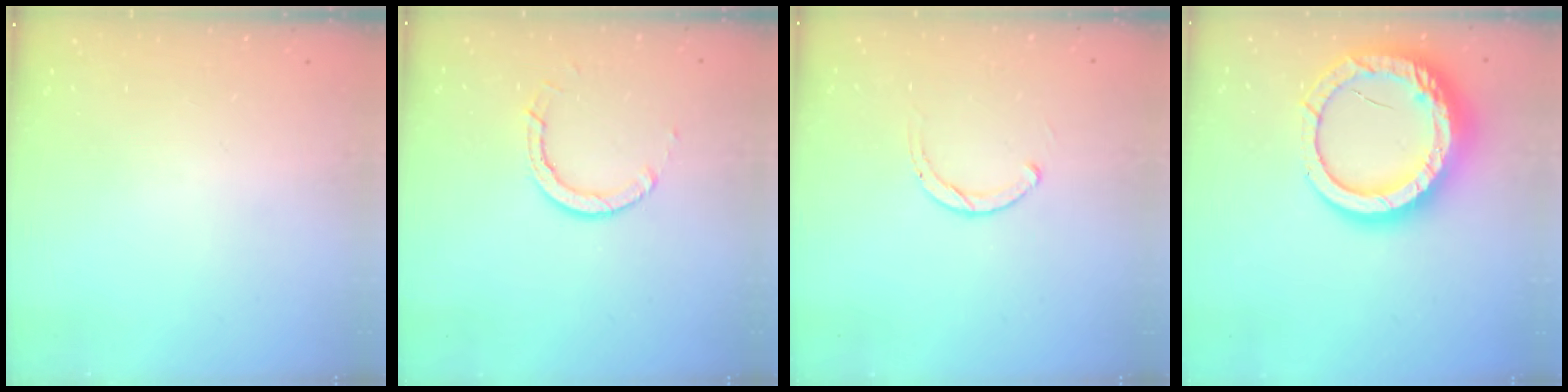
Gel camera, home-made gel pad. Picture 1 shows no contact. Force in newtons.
{"total": 5.4, "press": 5.4, "slide": 0.5}
{"total": 1.9, "press": 1.9, "slide": 0.2}
{"total": 21.8, "press": 21.7, "slide": 2.1}